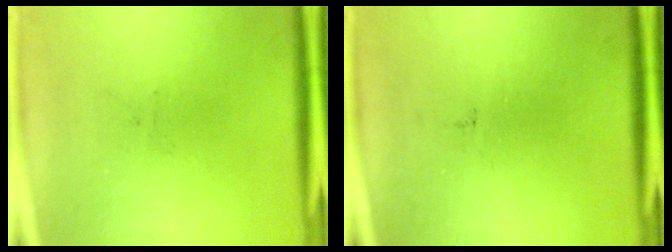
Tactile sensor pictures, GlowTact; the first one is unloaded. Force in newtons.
{"total": 0.0}